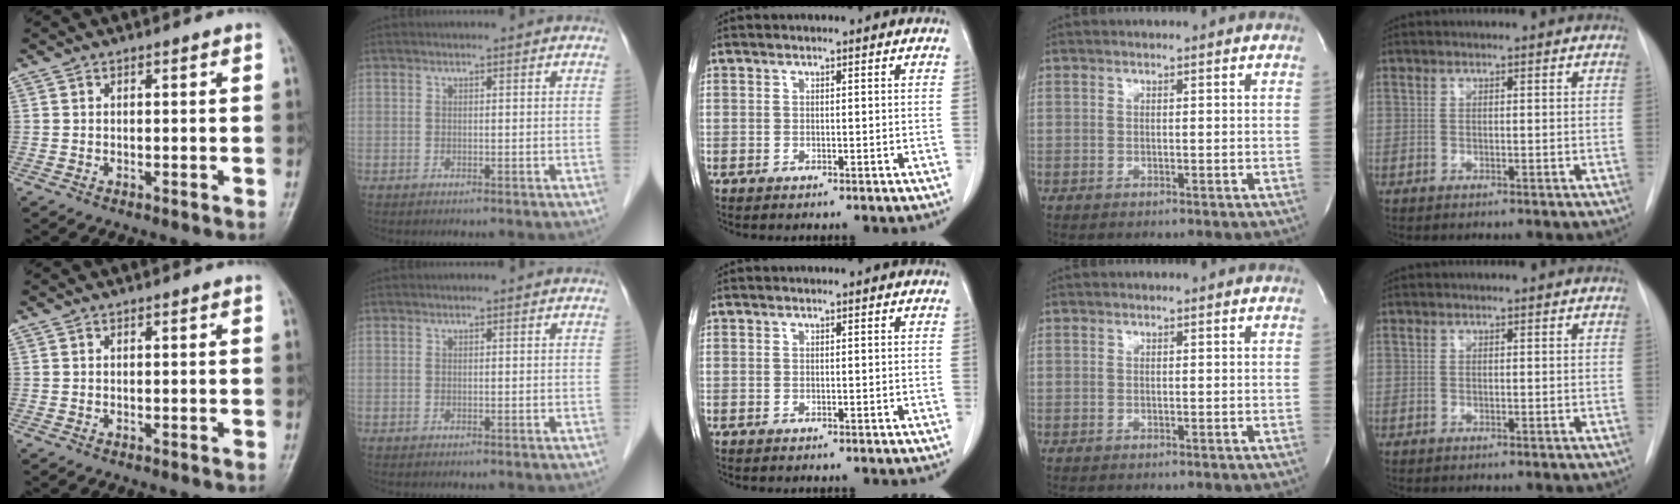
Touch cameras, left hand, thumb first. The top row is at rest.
{}